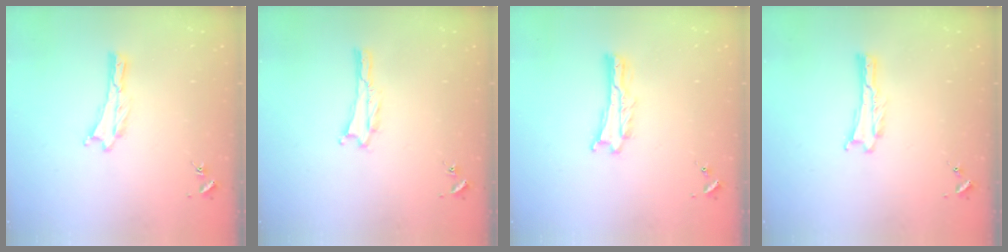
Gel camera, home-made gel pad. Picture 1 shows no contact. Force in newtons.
{"total": 0.0}
{"total": 0.8, "press": 0.8, "slide": 0.2}
{"total": 0.0}